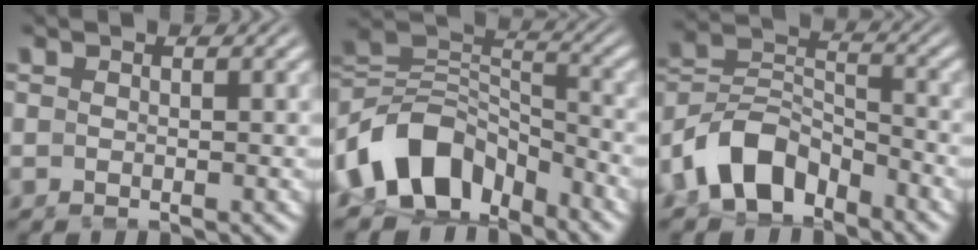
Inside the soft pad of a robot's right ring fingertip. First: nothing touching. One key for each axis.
{"total": 10.5, "fx": -4.4, "fy": 7.7, "fz": 5.7, "tx": -0.115, "ty": -0.036, "tz": -0.065}
{"total": 7.2, "fx": -4.0, "fy": 4.9, "fz": 3.5, "tx": -0.067, "ty": -0.021, "tz": -0.064}